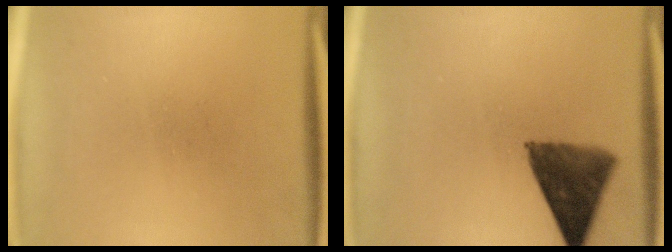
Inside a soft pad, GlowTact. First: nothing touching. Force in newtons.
{"total": 9.8}